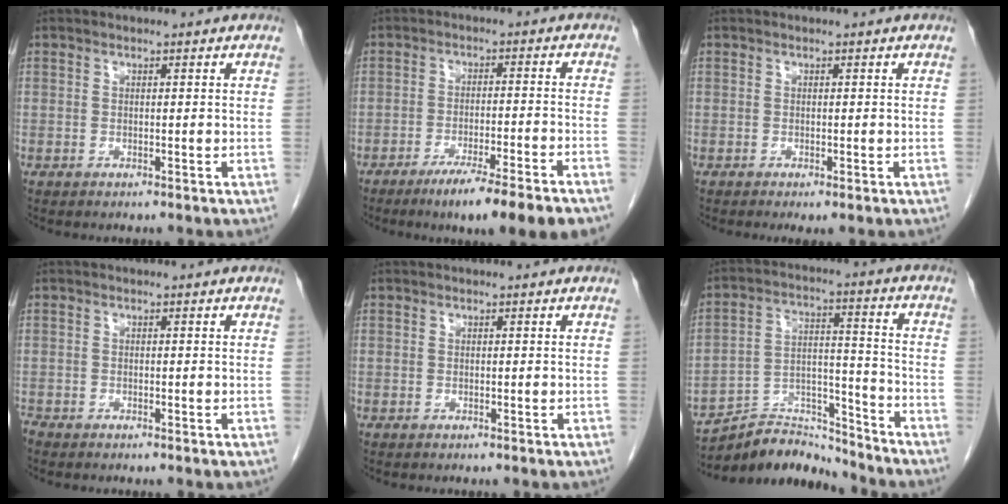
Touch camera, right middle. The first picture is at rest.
{"total": 12.1, "force": [-8.8, -0.3, 8.3], "torque": [-0.100, -0.022, -0.129]}
{"total": 1.1, "force": [-0.6, 0.2, 0.9], "torque": [-0.013, -0.005, -0.008]}
{"total": 0.6, "force": [-0.6, 0.1, 0.0], "torque": [-0.009, -0.004, -0.014]}
{"total": 0.0}
{"total": 11.1, "force": [-11.0, 1.5, 0.3], "torque": [-0.001, 0.038, -0.194]}